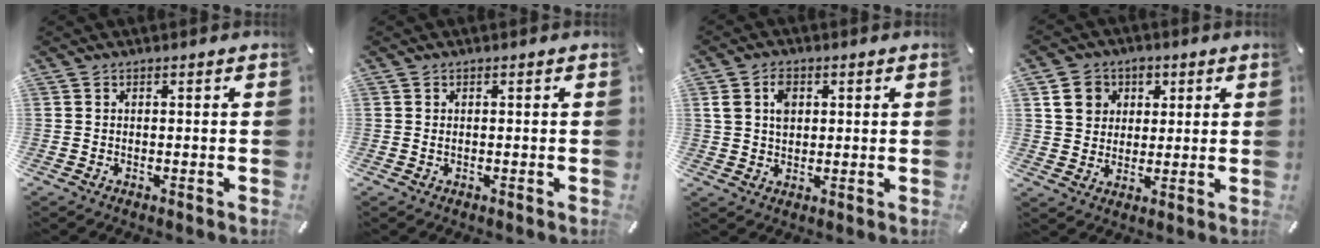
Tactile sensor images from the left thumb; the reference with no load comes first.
{"total": 0.5, "force": [0.0, 0.3, 0.4], "torque": [-0.009, 0.001, -0.001]}
{"total": 5.8, "force": [1.6, 4.3, 3.5], "torque": [-0.067, 0.001, 0.023]}
{"total": 8.1, "force": [2.4, 7.3, 2.4], "torque": [-0.039, 0.004, 0.045]}